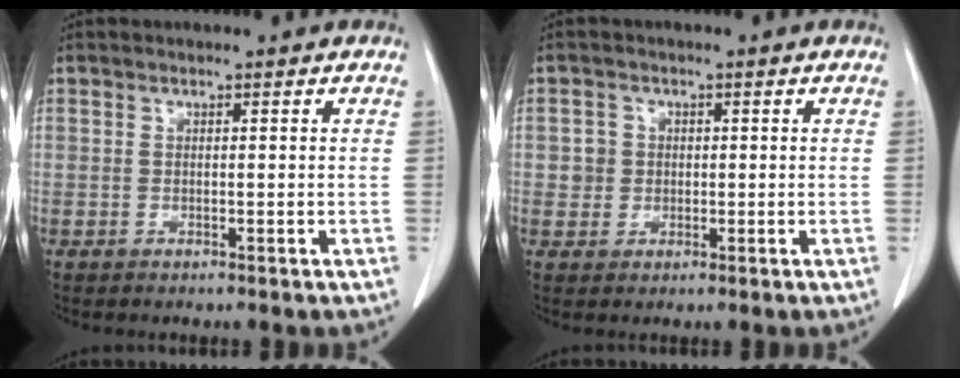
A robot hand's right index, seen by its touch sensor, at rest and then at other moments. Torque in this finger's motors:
{"motor_torque": [0.11, -0.02, 0.05, 0.02]}